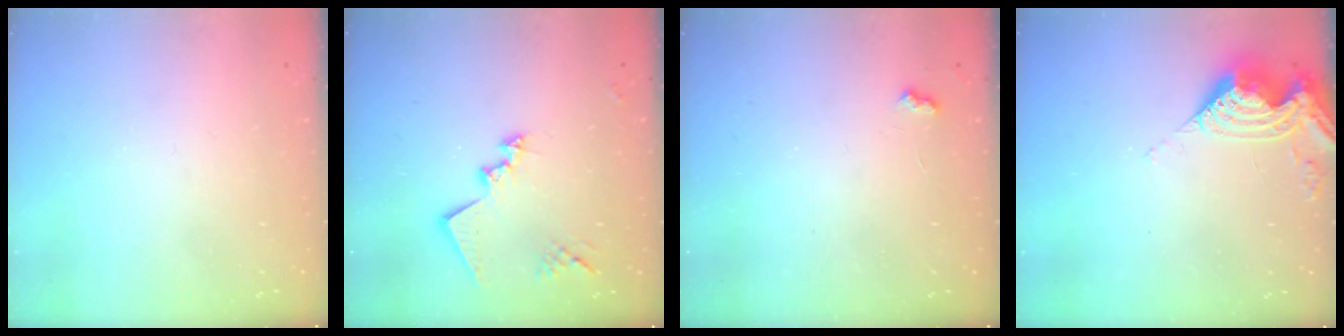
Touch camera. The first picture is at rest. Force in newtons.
{"total": 15.3, "press": 15.3, "slide": 0.9}
{"total": 3.9, "press": 3.9, "slide": 0.5}
{"total": 10.3, "press": 10.2, "slide": 1.2}